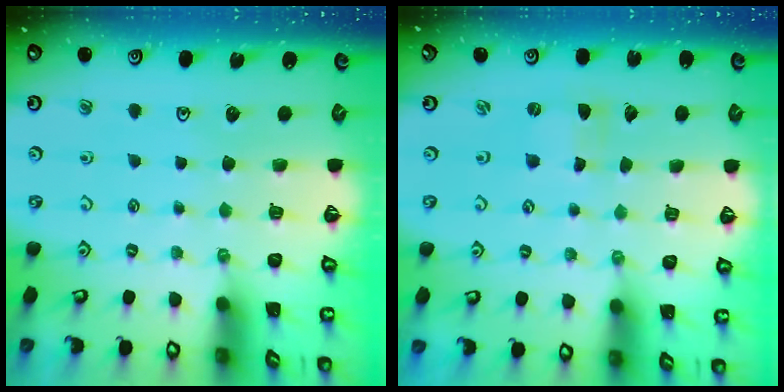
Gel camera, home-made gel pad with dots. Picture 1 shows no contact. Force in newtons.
{"total": 0.0}